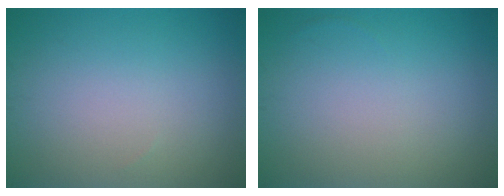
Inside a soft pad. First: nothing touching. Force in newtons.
{"total": 0.0}